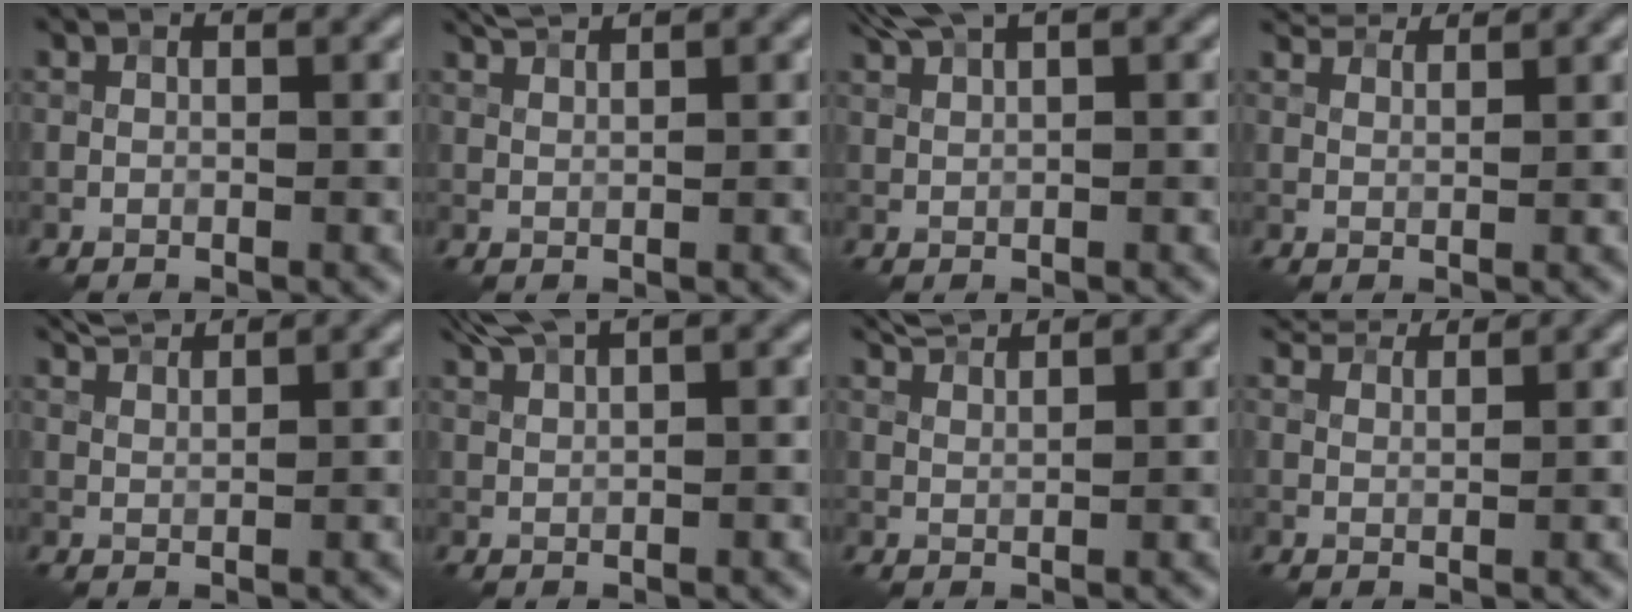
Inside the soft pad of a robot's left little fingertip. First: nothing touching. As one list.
[{"total": 1.9, "force": [1.6, 0.2, 0.9], "torque": [-0.026, 0.001, 0.029]}, {"total": 2.6, "force": [2.0, 0.4, 1.7], "torque": [-0.037, 0.005, 0.042]}, {"total": 3.5, "force": [3.1, 0.9, 1.4], "torque": [-0.031, -0.008, 0.061]}, {"total": 2.7, "force": [2.4, 0.4, 1.2], "torque": [-0.030, 0.002, 0.044]}, {"total": 2.9, "force": [2.2, 0.4, 1.8], "torque": [-0.040, 0.005, 0.045]}, {"total": 3.1, "force": [2.7, 0.5, 1.4], "torque": [-0.031, 0.004, 0.048]}, {"total": 4.3, "force": [3.8, 1.2, 1.7], "torque": [-0.045, -0.003, 0.069]}]